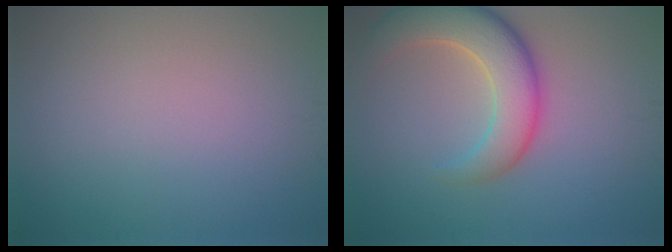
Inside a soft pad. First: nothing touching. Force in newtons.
{"total": 7.0, "press": 7.0, "slide": 0.5}